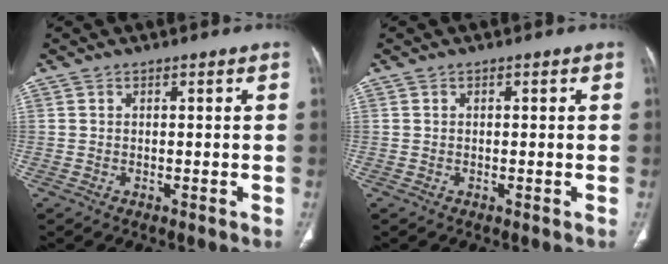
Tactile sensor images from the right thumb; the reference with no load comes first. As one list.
[{"total": 0.0}]